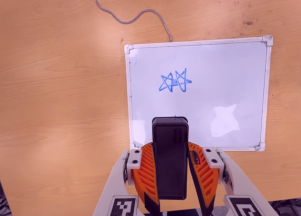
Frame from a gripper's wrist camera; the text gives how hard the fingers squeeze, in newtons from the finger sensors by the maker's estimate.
{"total": 7.7, "left": 6.1, "right": 9.3}